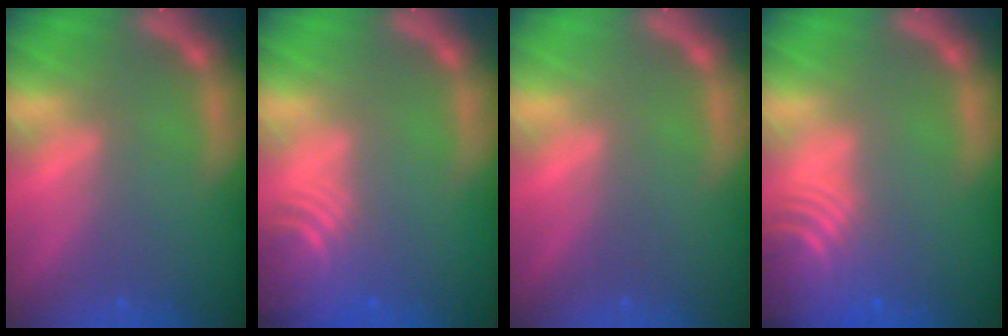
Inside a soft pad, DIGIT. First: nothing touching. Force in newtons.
{"total": 6.0}
{"total": 0.0}
{"total": 8.6}